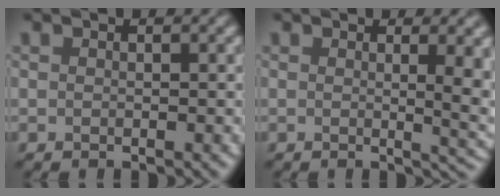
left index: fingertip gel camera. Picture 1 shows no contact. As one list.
[{"total": 6.1, "force": [0.6, 2.2, 5.7], "torque": [-0.042, -0.003, 0.010]}]